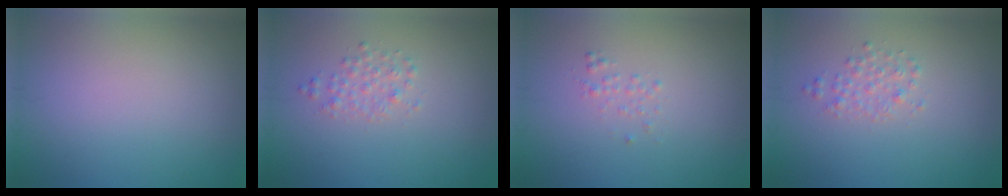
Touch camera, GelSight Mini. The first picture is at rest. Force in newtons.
{"total": 1.4, "press": 1.4, "slide": 0.0}
{"total": 0.7, "press": 0.7, "slide": 0.1}
{"total": 1.4, "press": 1.4, "slide": 0.0}